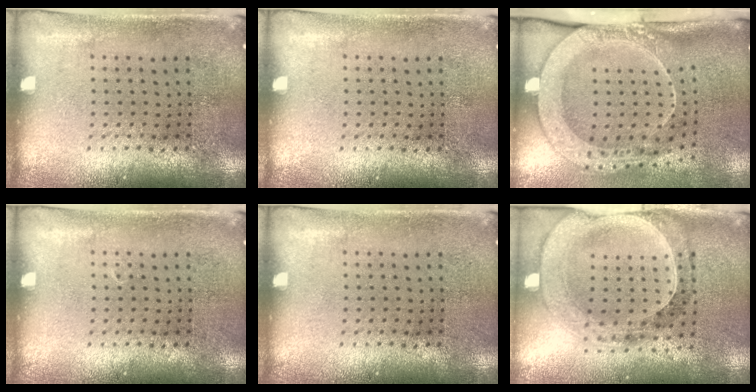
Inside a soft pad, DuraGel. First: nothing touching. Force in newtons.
{"total": 0.0}
{"total": 2.9, "press": 2.1, "slide": 2.0}
{"total": 0.0}
{"total": 0.0}
{"total": 1.4, "press": 1.4, "slide": 0.2}